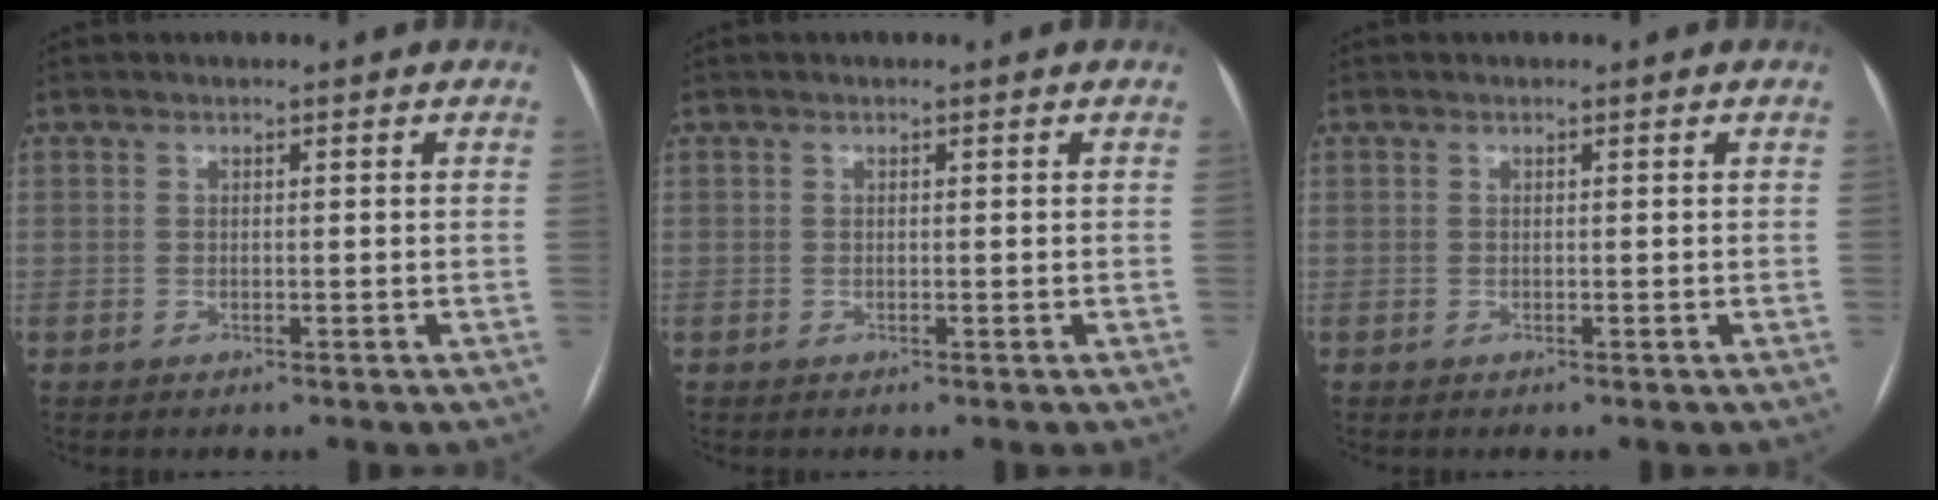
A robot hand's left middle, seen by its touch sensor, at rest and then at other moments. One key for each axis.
{"total": 0.0}
{"total": 0.0}